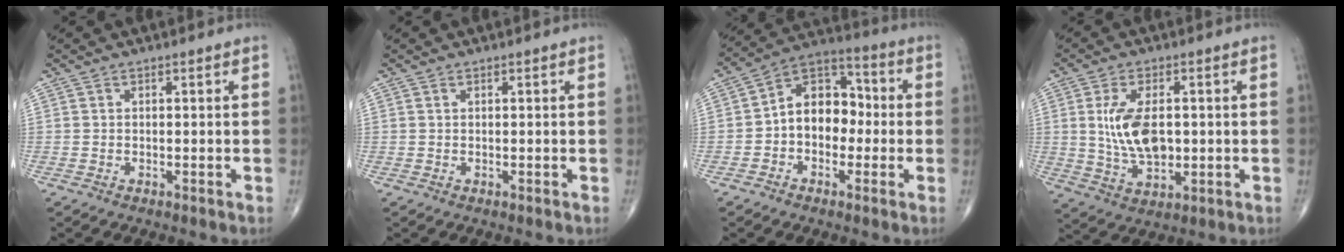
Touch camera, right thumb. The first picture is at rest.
{"total": 0.0}
{"total": 11.4, "force": [-1.0, 8.2, 7.8], "torque": [-0.086, 0.044, -0.034]}
{"total": 10.2, "force": [0.9, 5.6, 8.5], "torque": [-0.155, -0.008, 0.025]}